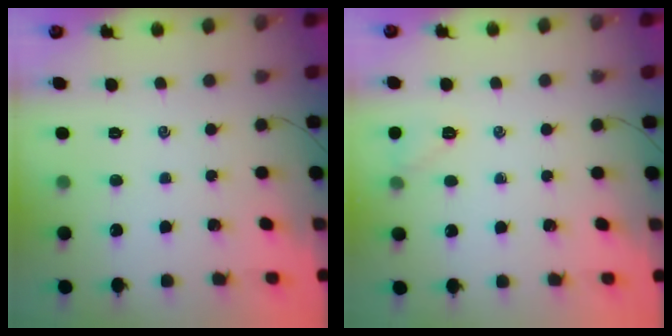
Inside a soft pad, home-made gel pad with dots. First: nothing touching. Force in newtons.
{"total": 5.6, "press": 5.4, "slide": 1.4}